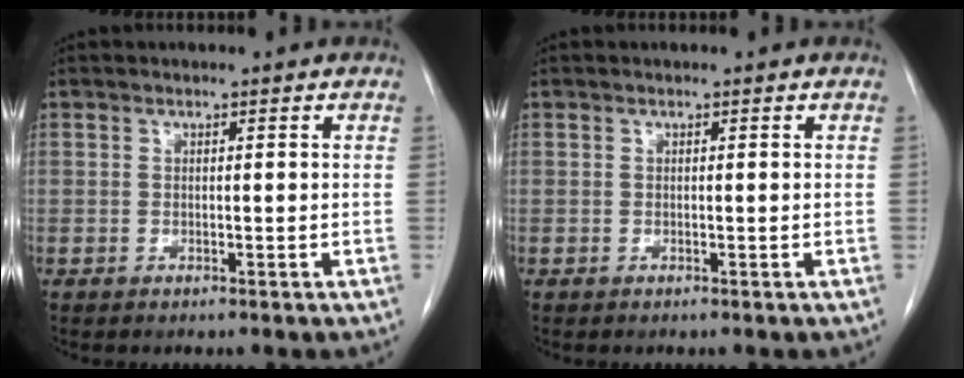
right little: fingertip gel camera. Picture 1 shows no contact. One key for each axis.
{"total": 0.0}